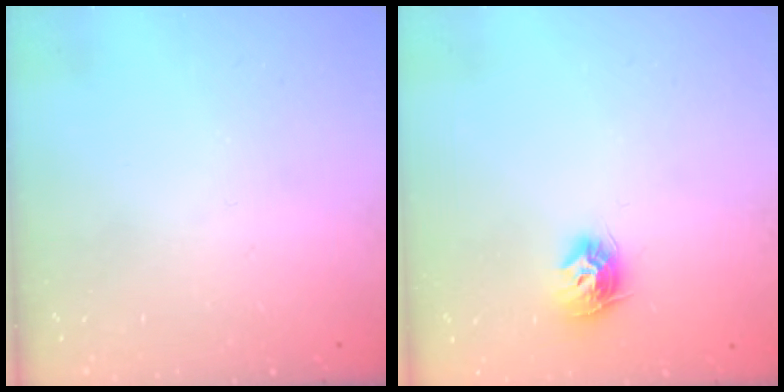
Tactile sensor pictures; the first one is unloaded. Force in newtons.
{"total": 8.7, "press": 8.7, "slide": 0.3}